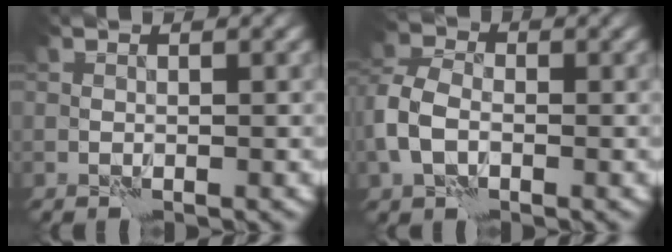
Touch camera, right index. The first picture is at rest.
{"total": 3.8, "force": [-0.9, 2.6, 2.7], "torque": [-0.067, 0.005, -0.028]}